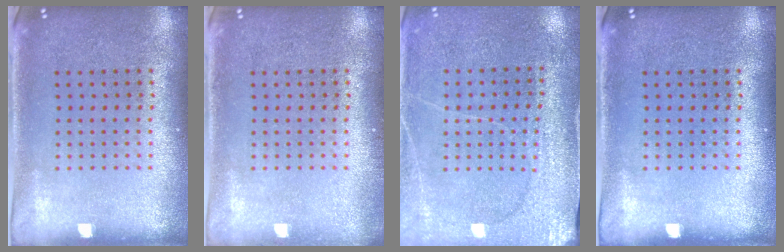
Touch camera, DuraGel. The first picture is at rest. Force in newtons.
{"total": 0.6, "press": 0.6, "slide": 0.1}
{"total": 2.7, "press": 2.7, "slide": 0.4}
{"total": 0.0}